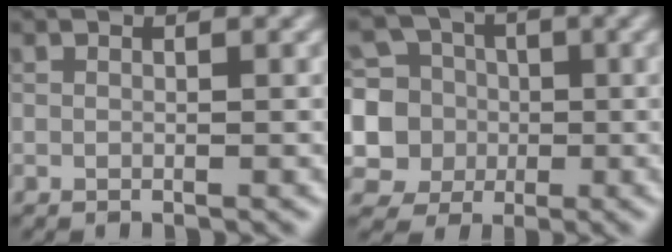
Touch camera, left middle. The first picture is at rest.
{"total": 8.2, "force": [0.3, 7.8, 2.5], "torque": [-0.075, 0.032, -0.015]}